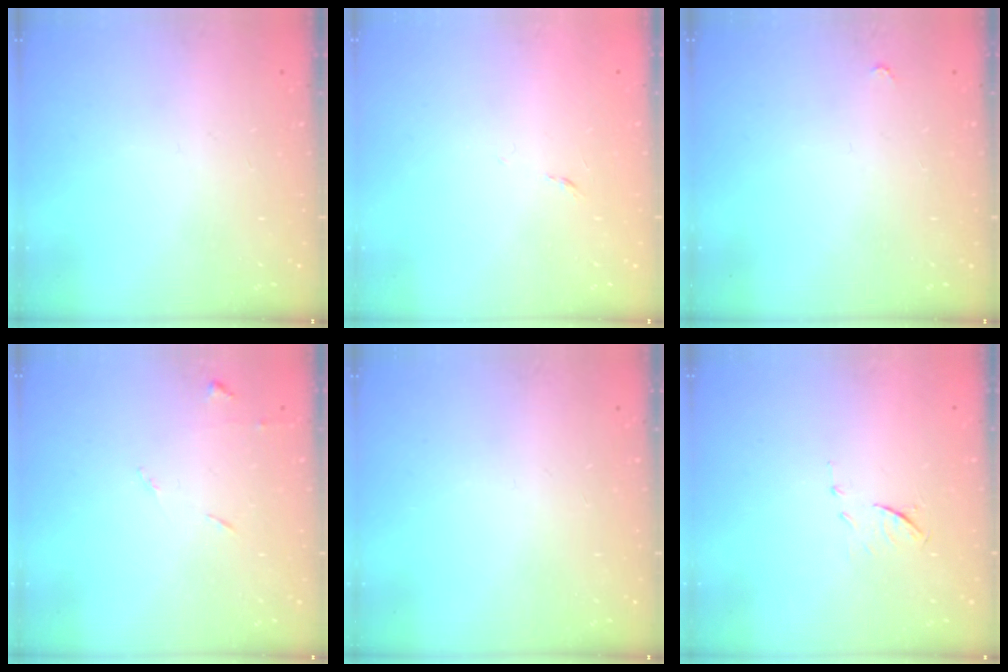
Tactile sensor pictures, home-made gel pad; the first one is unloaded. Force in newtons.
{"total": 3.8, "press": 3.7, "slide": 0.9}
{"total": 2.8, "press": 2.8, "slide": 0.4}
{"total": 5.3, "press": 5.2, "slide": 0.7}
{"total": 0.0}
{"total": 6.3, "press": 6.2, "slide": 0.6}